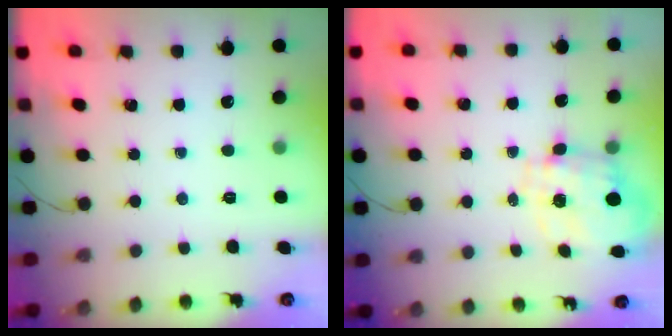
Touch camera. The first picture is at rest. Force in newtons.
{"total": 3.7, "press": 3.5, "slide": 1.3}